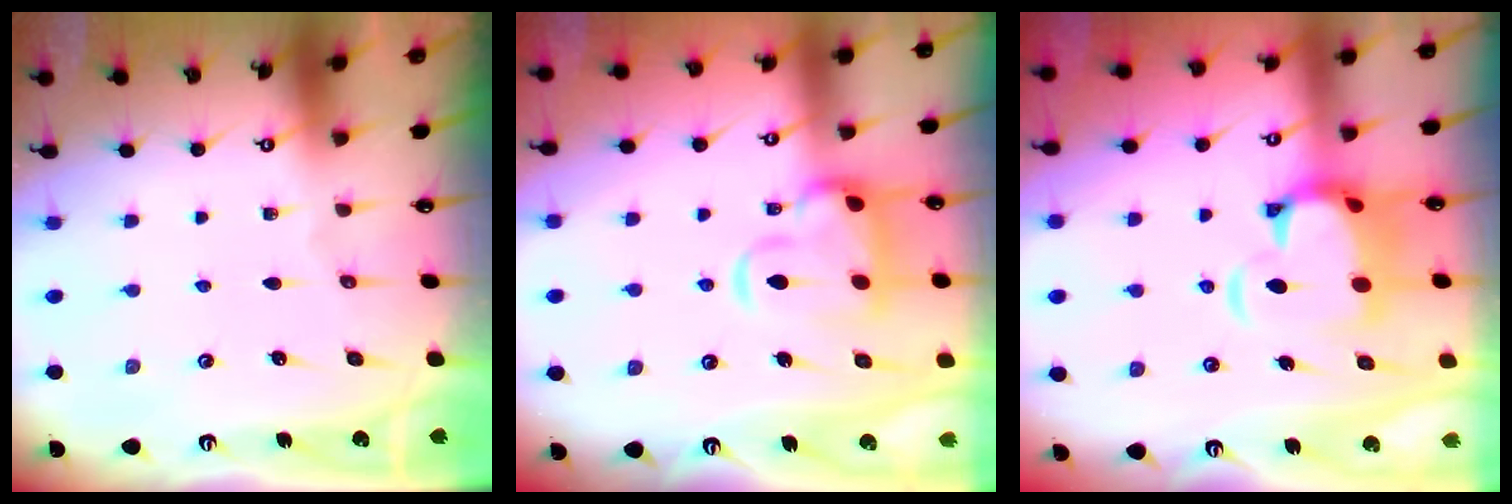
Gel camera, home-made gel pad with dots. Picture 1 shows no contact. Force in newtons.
{"total": 7.4, "press": 7.2, "slide": 1.7}
{"total": 7.5, "press": 7.2, "slide": 1.9}